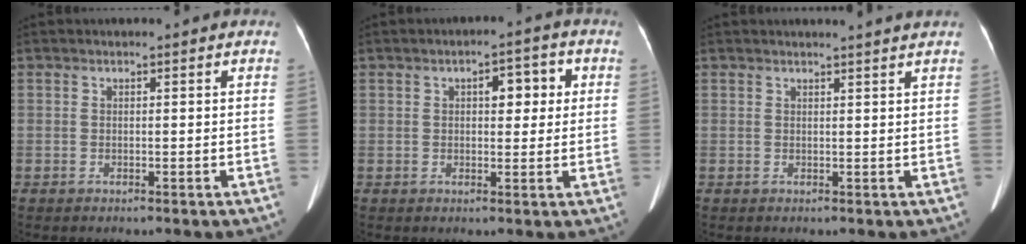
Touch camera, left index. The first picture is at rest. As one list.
[{"total": 4.7, "force": [1.3, 2.2, 3.9], "torque": [-0.052, 0.022, 0.017]}, {"total": 3.3, "force": [3.0, -0.8, 1.0], "torque": [-0.015, 0.000, 0.032]}]